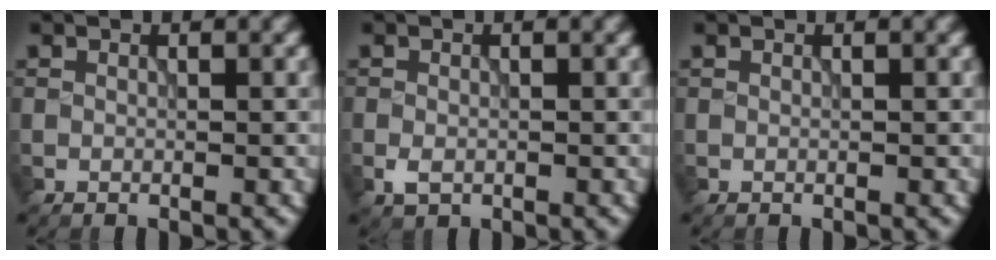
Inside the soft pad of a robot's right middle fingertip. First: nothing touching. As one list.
[{"total": 1.5, "force": [-0.6, 1.0, 0.9], "torque": [-0.021, -0.002, -0.013]}, {"total": 0.0}]